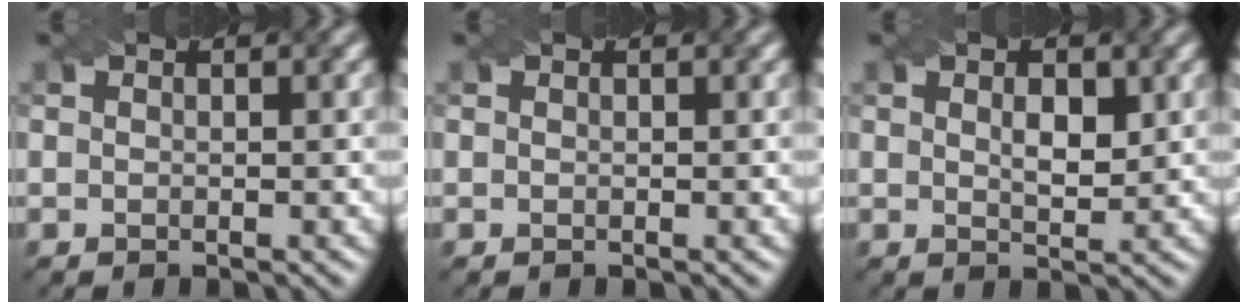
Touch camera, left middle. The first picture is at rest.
{"total": 0.0}
{"total": 2.3, "force": [0.8, 1.0, 2.0], "torque": [-0.034, 0.000, 0.015]}